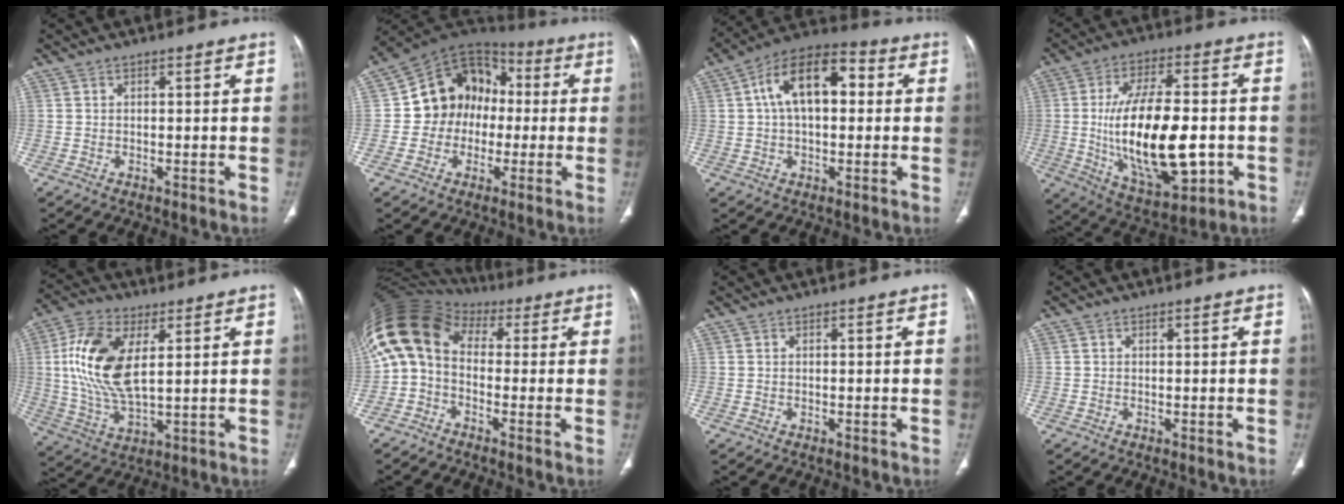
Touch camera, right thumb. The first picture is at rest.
{"total": 14.5, "force": [-0.7, 12.3, 7.7], "torque": [-0.078, 0.039, -0.024]}
{"total": 14.6, "force": [2.7, 8.2, 11.8], "torque": [-0.182, 0.033, 0.034]}
{"total": 21.9, "force": [-2.7, 10.1, 19.2], "torque": [-0.324, 0.007, -0.026]}
{"total": 15.5, "force": [3.6, 7.4, 13.1], "torque": [-0.266, -0.010, 0.070]}
{"total": 14.2, "force": [0.9, 10.4, 9.7], "torque": [-0.189, 0.060, 0.001]}
{"total": 0.0}
{"total": 0.0}